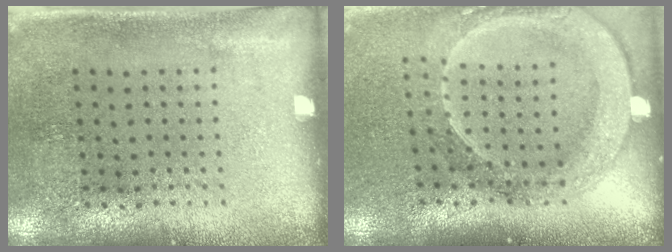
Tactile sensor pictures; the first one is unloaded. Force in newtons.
{"total": 2.2, "press": 2.0, "slide": 1.1}